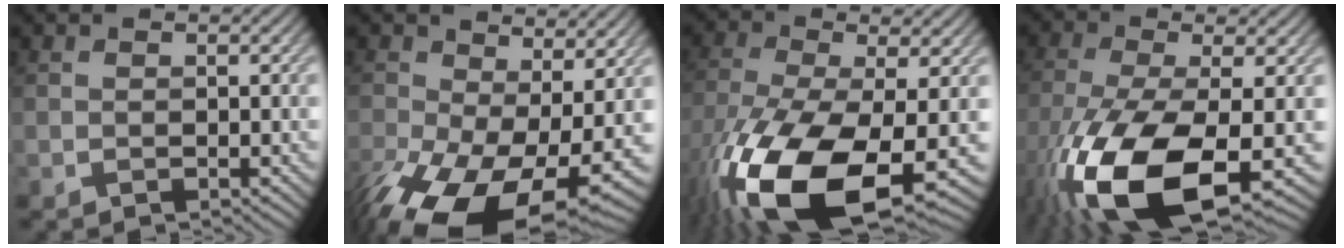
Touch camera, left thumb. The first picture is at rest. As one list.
[{"total": 17.6, "force": [-6.1, 9.9, 13.2], "torque": [-0.287, -0.067, -0.062]}, {"total": 17.9, "force": [-7.4, 7.4, 14.6], "torque": [-0.336, -0.051, -0.124]}, {"total": 16.3, "force": [-6.2, 6.3, 13.7], "torque": [-0.317, -0.045, -0.105]}]